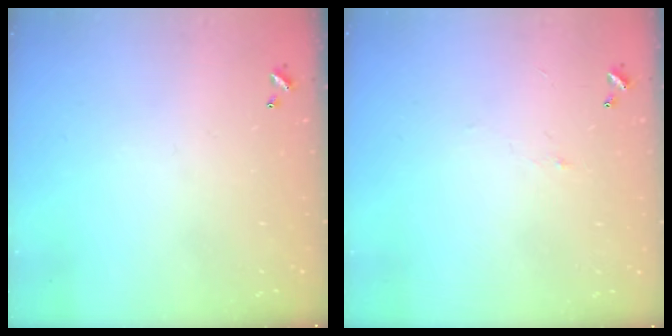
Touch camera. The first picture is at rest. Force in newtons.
{"total": 0.8, "press": 0.6, "slide": 0.6}